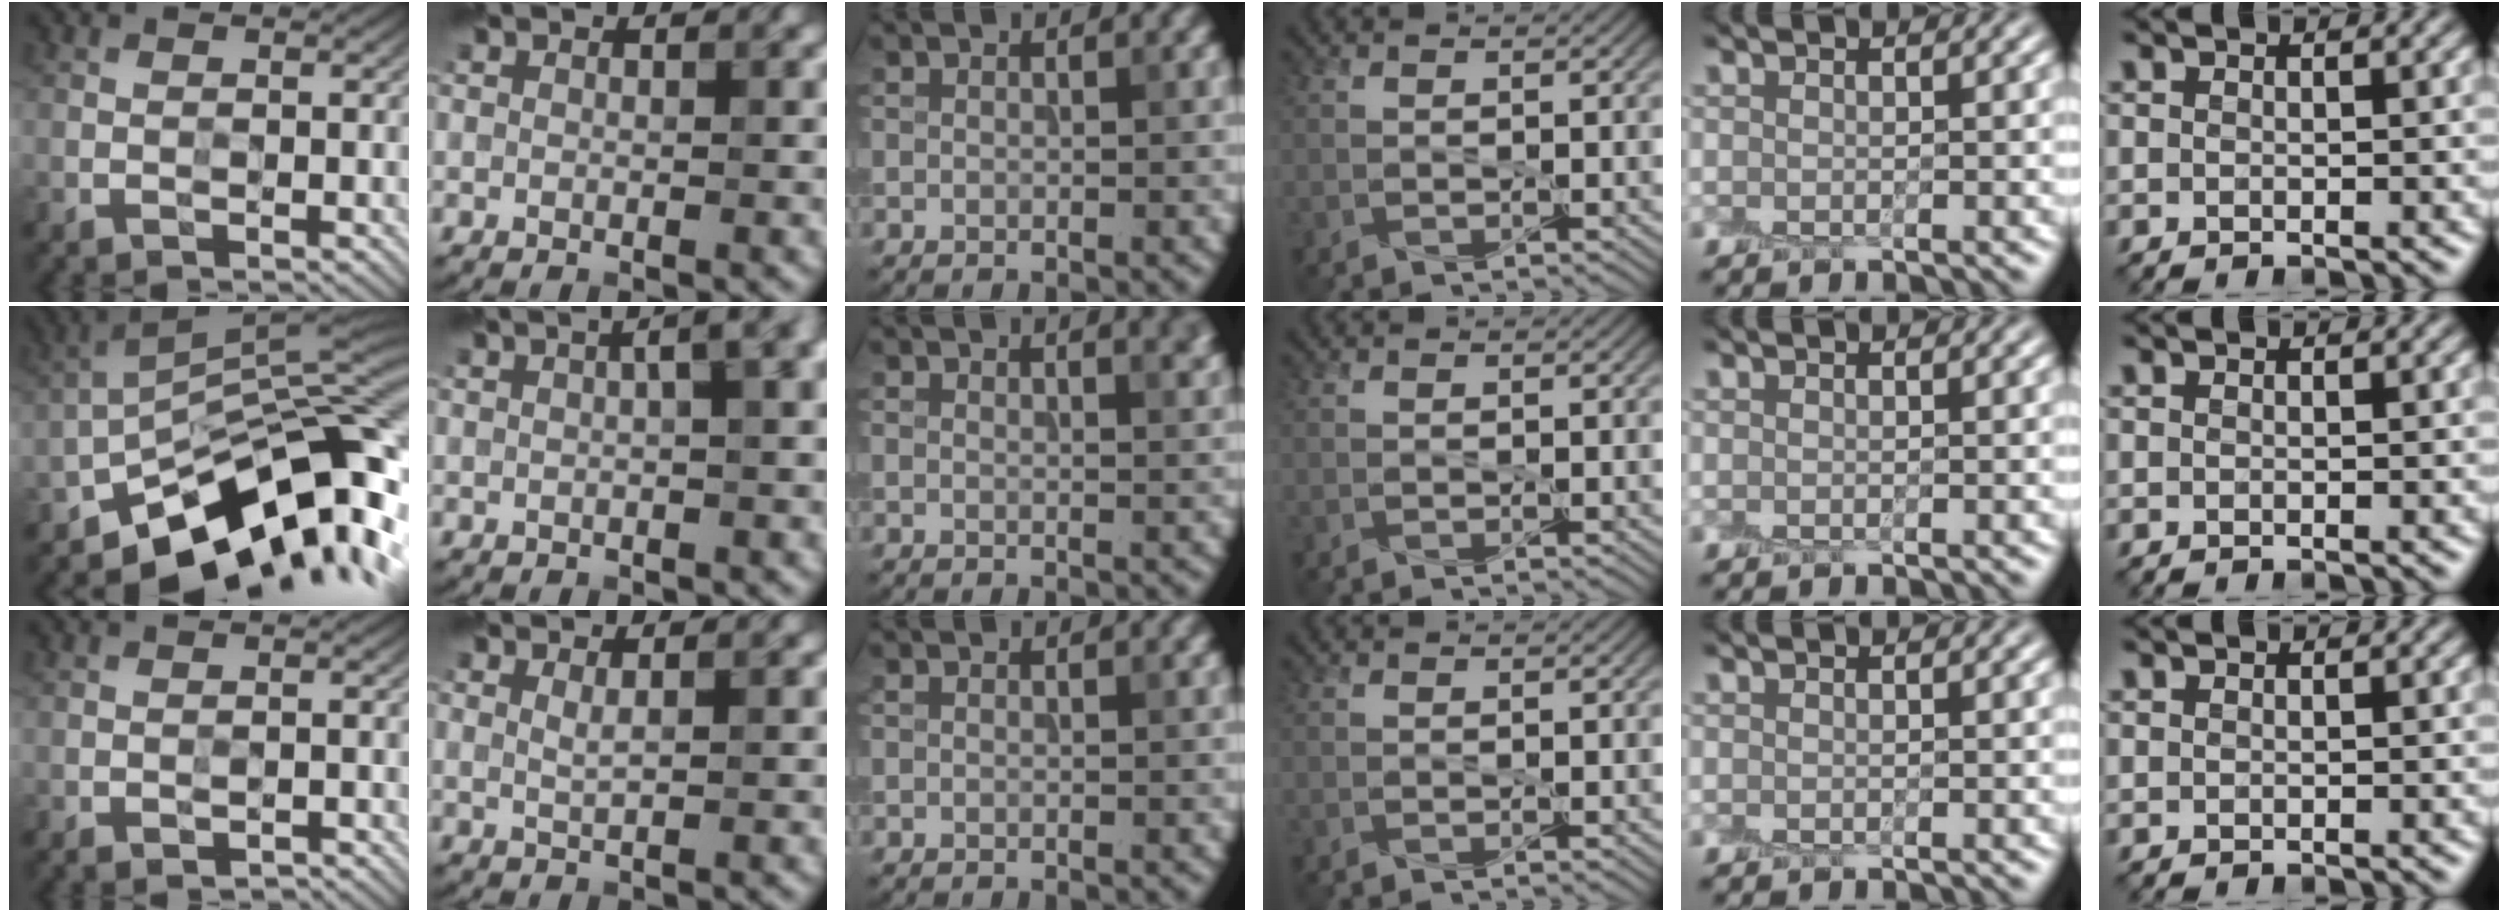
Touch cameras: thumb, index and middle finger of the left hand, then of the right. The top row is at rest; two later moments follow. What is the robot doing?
{"motion": "peel", "object": "aluminum foil"}